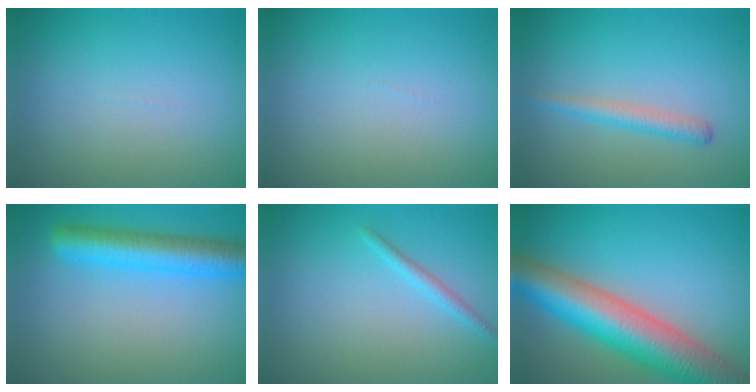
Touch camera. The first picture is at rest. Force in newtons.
{"total": 0.0}
{"total": 1.9, "press": 1.9, "slide": 0.1}
{"total": 5.7, "press": 5.7, "slide": 0.3}
{"total": 1.3, "press": 1.2, "slide": 0.1}
{"total": 11.5, "press": 11.5, "slide": 0.5}